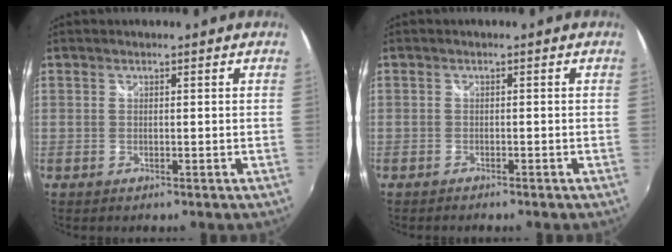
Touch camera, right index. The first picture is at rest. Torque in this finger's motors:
{"motor_torque": [-0.59, 0.17, -0.32, -0.05]}